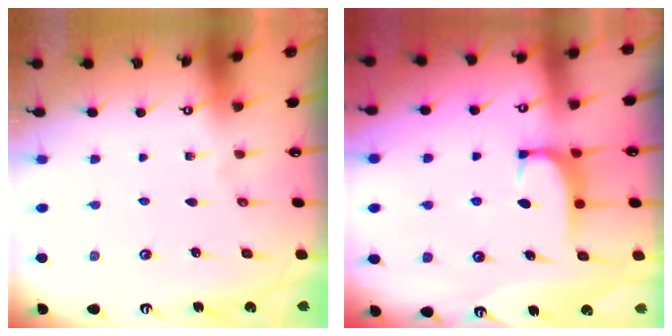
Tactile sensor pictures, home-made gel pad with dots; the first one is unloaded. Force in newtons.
{"total": 2.0, "press": 1.9, "slide": 0.5}